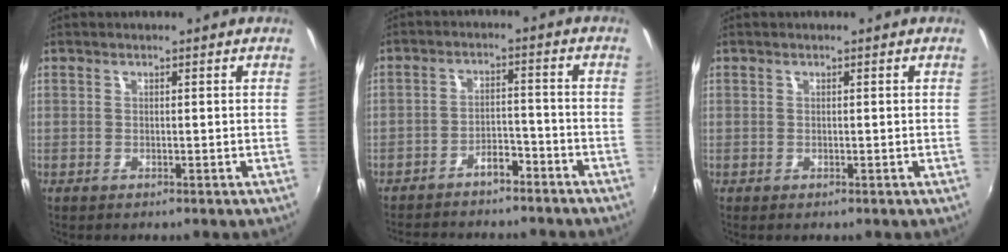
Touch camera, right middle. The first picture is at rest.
{"total": 9.7, "force": [-8.4, 3.1, 3.7], "torque": [-0.085, 0.018, -0.118]}
{"total": 0.0}